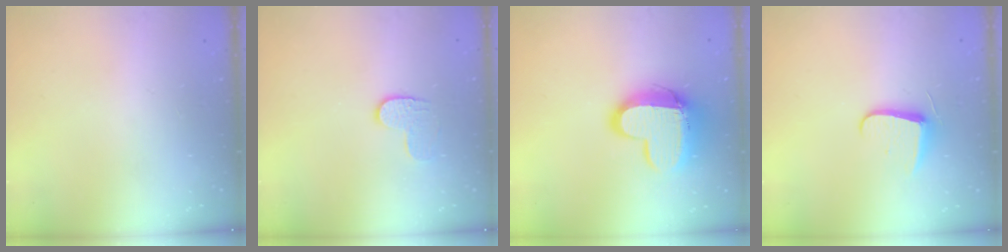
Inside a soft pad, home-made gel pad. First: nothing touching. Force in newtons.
{"total": 5.7, "press": 5.7, "slide": 0.5}
{"total": 14.8, "press": 14.7, "slide": 1.2}
{"total": 7.8, "press": 7.7, "slide": 0.4}